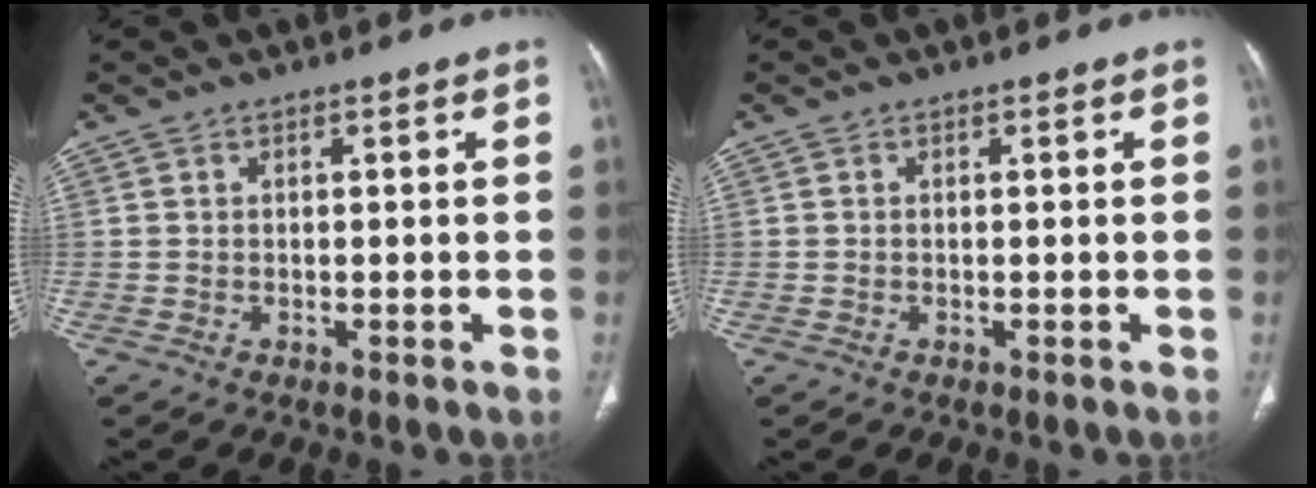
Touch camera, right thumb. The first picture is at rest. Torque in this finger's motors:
{"motor_torque": [0.05, -0.10, 0.11, -0.14, 0.03]}